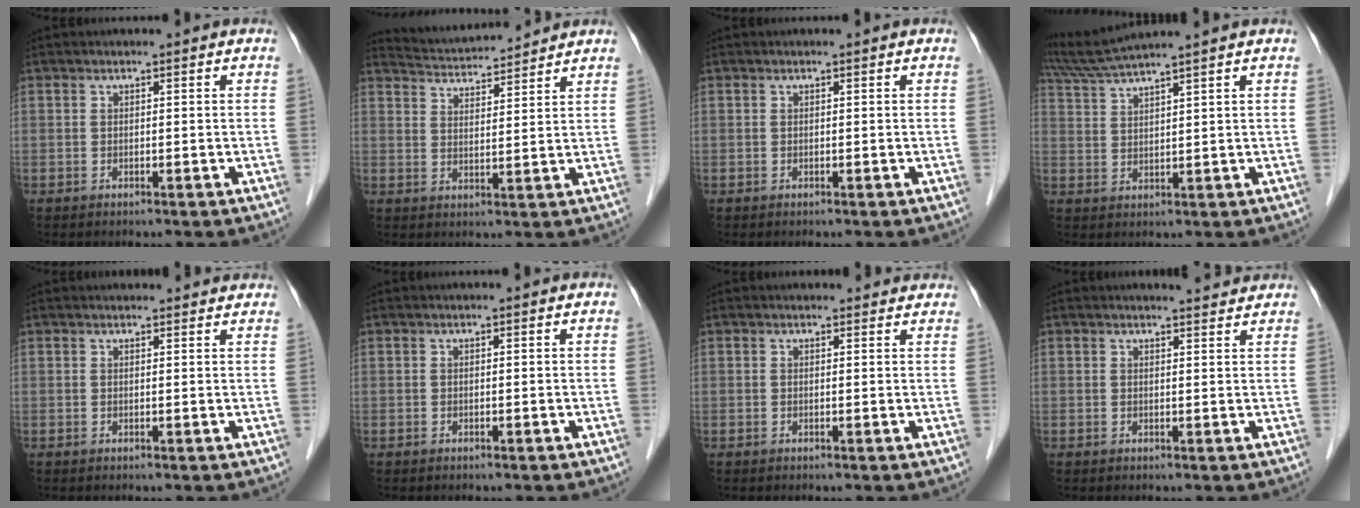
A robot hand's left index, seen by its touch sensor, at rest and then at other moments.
{"total": 8.3, "force": [8.2, 0.3, 1.4], "torque": [-0.038, 0.020, 0.135]}
{"total": 0.0}
{"total": 7.5, "force": [6.6, -1.8, 3.0], "torque": [-0.061, 0.017, 0.128]}
{"total": 6.1, "force": [5.8, 1.0, 1.5], "torque": [-0.013, 0.027, 0.061]}
{"total": 0.0}
{"total": 3.7, "force": [3.5, 1.1, 0.5], "torque": [-0.003, 0.014, 0.031]}
{"total": 2.9, "force": [2.8, 0.2, 0.6], "torque": [-0.017, -0.003, 0.032]}